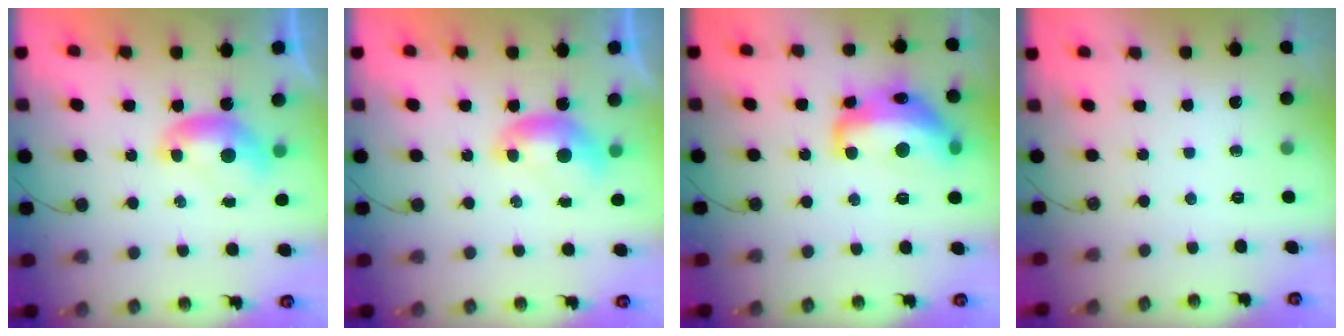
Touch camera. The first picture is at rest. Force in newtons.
{"total": 0.0}
{"total": 11.0, "press": 10.9, "slide": 0.9}
{"total": 0.0}